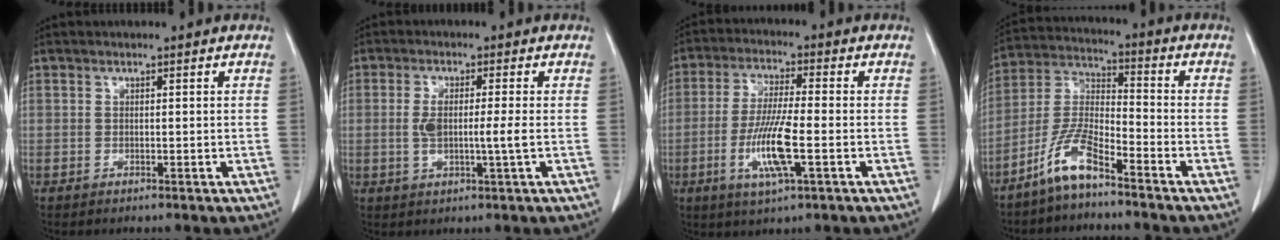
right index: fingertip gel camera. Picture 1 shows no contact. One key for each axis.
{"total": 4.9, "fx": -0.2, "fy": 0.3, "fz": 4.8, "tx": -0.093, "ty": 0.000, "tz": 0.000}
{"total": 9.5, "fx": -2.6, "fy": 0.8, "fz": 9.1, "tx": -0.180, "ty": -0.011, "tz": -0.051}
{"total": 8.4, "fx": -6.1, "fy": 1.4, "fz": 5.6, "tx": -0.131, "ty": -0.006, "tz": -0.128}